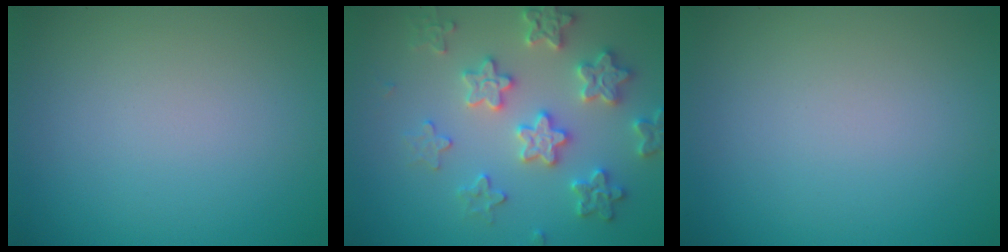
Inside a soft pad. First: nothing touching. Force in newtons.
{"total": 5.4, "press": 5.3, "slide": 1.1}
{"total": 0.0}